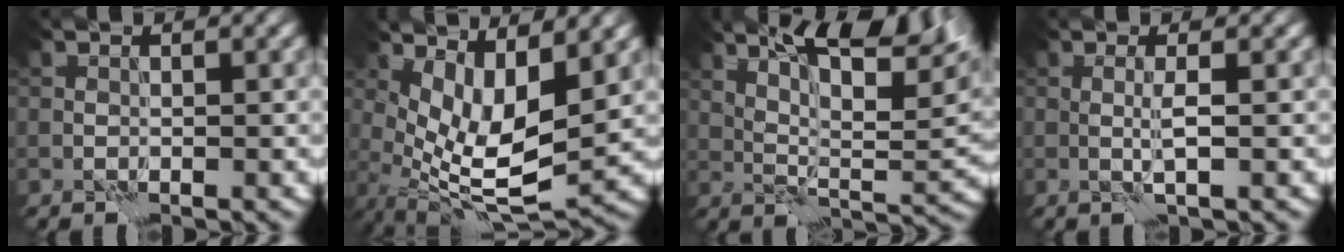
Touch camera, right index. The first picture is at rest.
{"total": 7.7, "force": [1.4, 3.2, 6.8], "torque": [-0.139, -0.015, 0.031]}
{"total": 11.8, "force": [6.8, 2.9, 9.2], "torque": [-0.142, 0.019, 0.106]}
{"total": 1.5, "force": [0.0, 0.1, 1.5], "torque": [-0.033, 0.000, -0.003]}